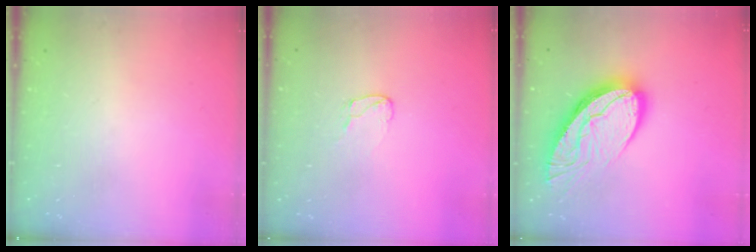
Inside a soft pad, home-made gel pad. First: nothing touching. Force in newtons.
{"total": 3.7, "press": 3.6, "slide": 0.3}
{"total": 15.5, "press": 15.4, "slide": 1.3}